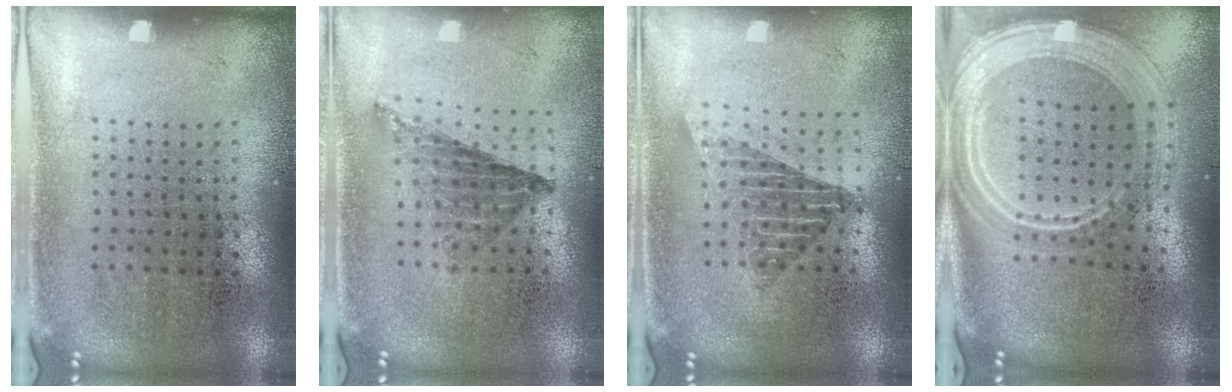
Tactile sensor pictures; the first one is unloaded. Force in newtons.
{"total": 0.8, "press": 0.8, "slide": 0.2}
{"total": 1.7, "press": 1.4, "slide": 1.1}
{"total": 3.0, "press": 2.4, "slide": 1.7}